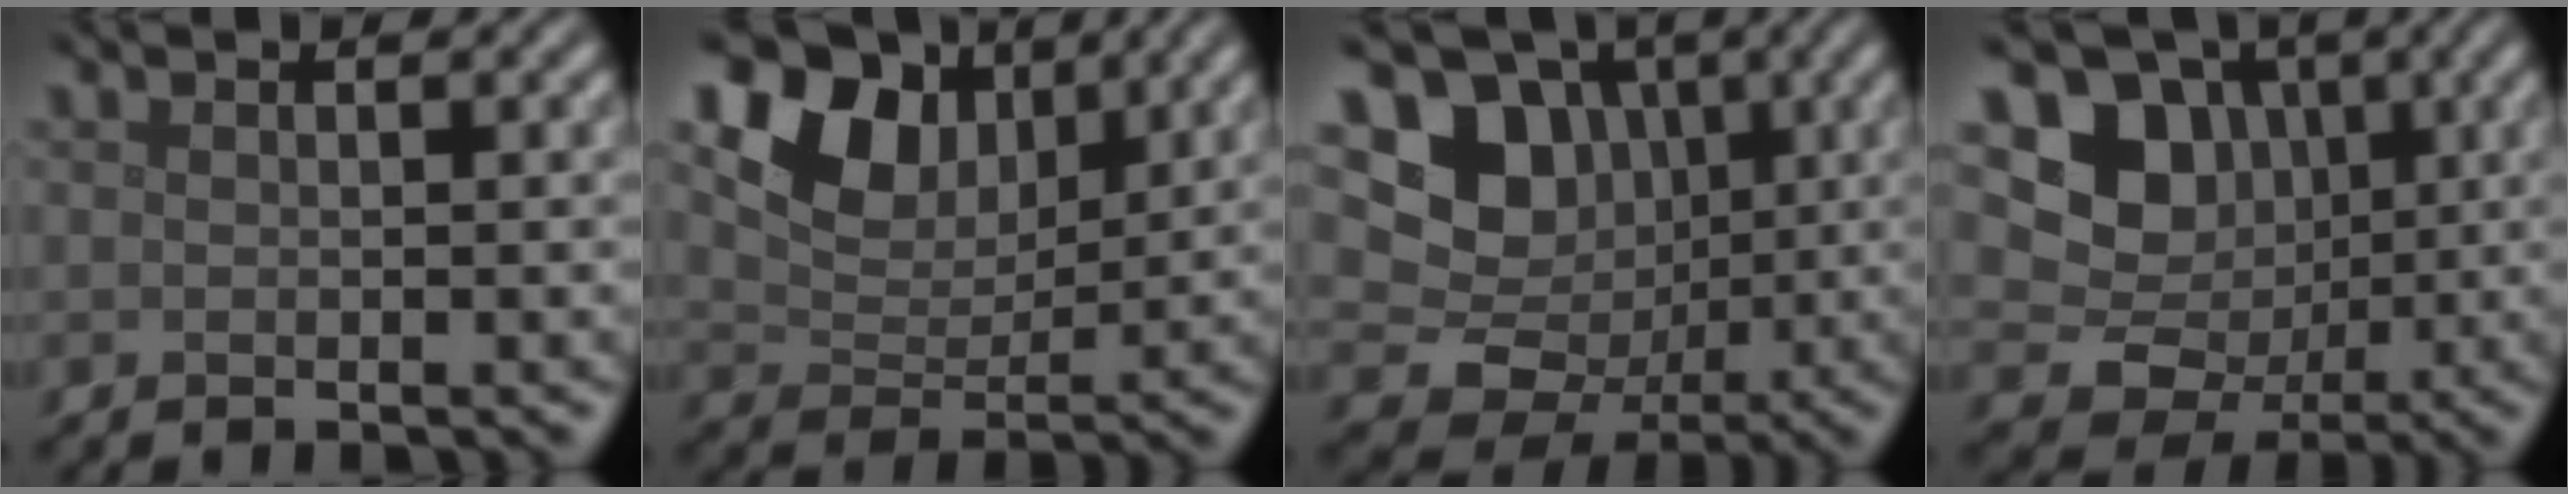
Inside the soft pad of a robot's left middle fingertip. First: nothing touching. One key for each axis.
{"total": 8.4, "fx": 4.6, "fy": 5.3, "fz": 4.5, "tx": -0.091, "ty": 0.000, "tz": 0.076}
{"total": 11.0, "fx": 1.6, "fy": 10.0, "fz": 4.3, "tx": -0.082, "ty": 0.018, "tz": 0.008}
{"total": 7.9, "fx": 1.2, "fy": 7.1, "fz": 3.3, "tx": -0.042, "ty": -0.005, "tz": 0.005}